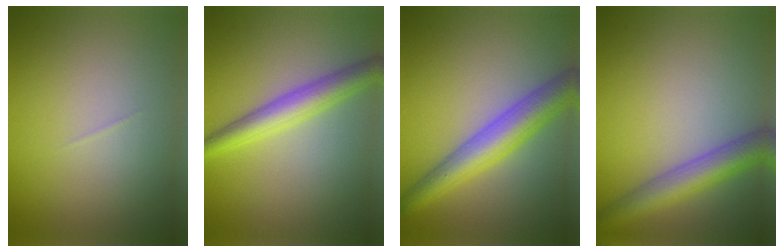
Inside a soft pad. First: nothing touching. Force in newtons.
{"total": 4.1, "press": 4.1, "slide": 0.1}
{"total": 5.8, "press": 5.8, "slide": 0.3}
{"total": 5.3, "press": 5.3, "slide": 0.2}